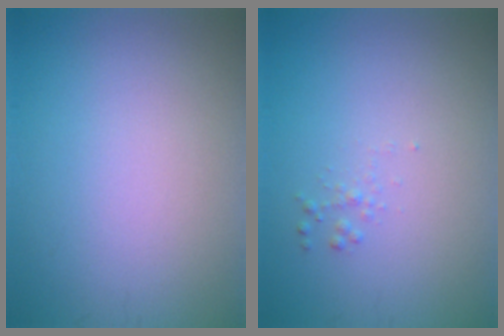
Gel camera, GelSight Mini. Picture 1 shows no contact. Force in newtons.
{"total": 0.6, "press": 0.6, "slide": 0.0}